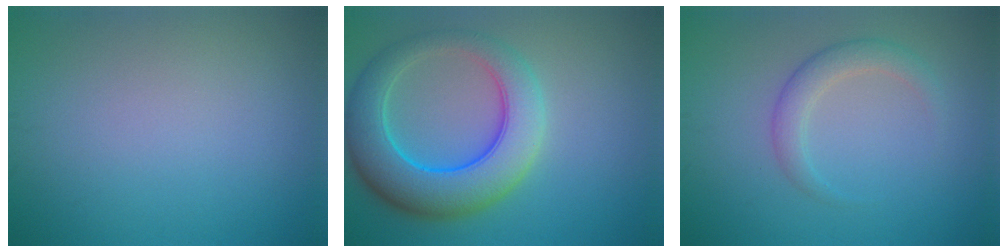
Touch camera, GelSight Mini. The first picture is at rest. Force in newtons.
{"total": 8.4, "press": 8.4, "slide": 0.2}
{"total": 2.5, "press": 2.5, "slide": 0.2}